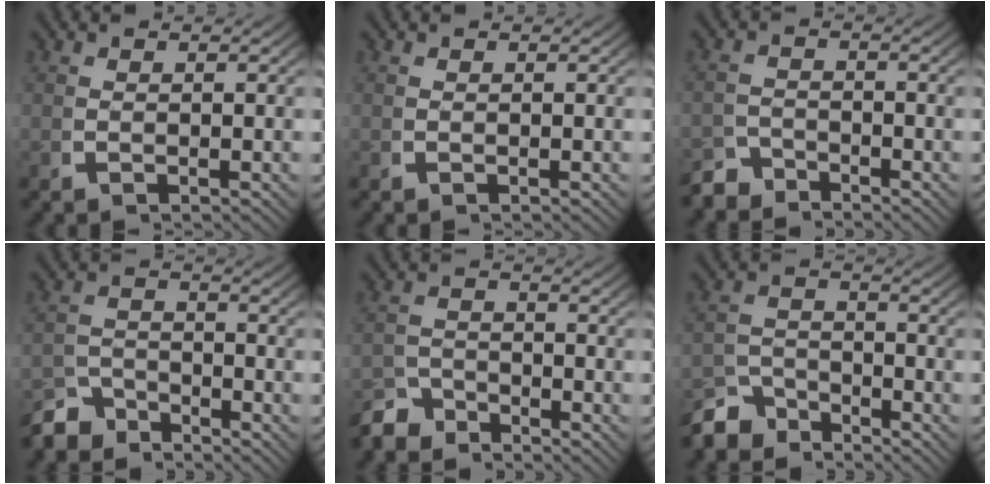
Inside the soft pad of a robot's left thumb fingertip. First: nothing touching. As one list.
[{"total": 0.0}, {"total": 2.9, "force": [-2.8, 0.4, -0.2], "torque": [0.017, -0.009, -0.056]}, {"total": 4.1, "force": [-3.8, 1.2, 0.6], "torque": [0.007, -0.012, -0.072]}, {"total": 3.6, "force": [-3.4, 0.9, 0.3], "torque": [0.009, -0.010, -0.066]}, {"total": 4.6, "force": [-4.1, 1.8, 1.1], "torque": [0.000, -0.013, -0.074]}]